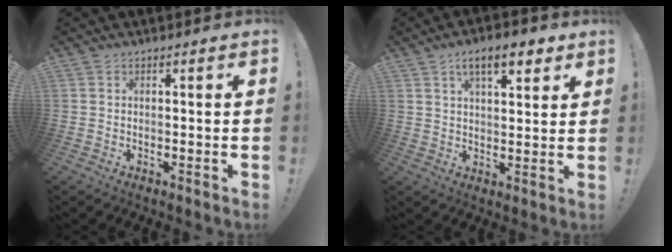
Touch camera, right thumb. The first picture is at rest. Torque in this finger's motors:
{"motor_torque": [0.50, 0.99, 0.60, 0.03, 0.00]}